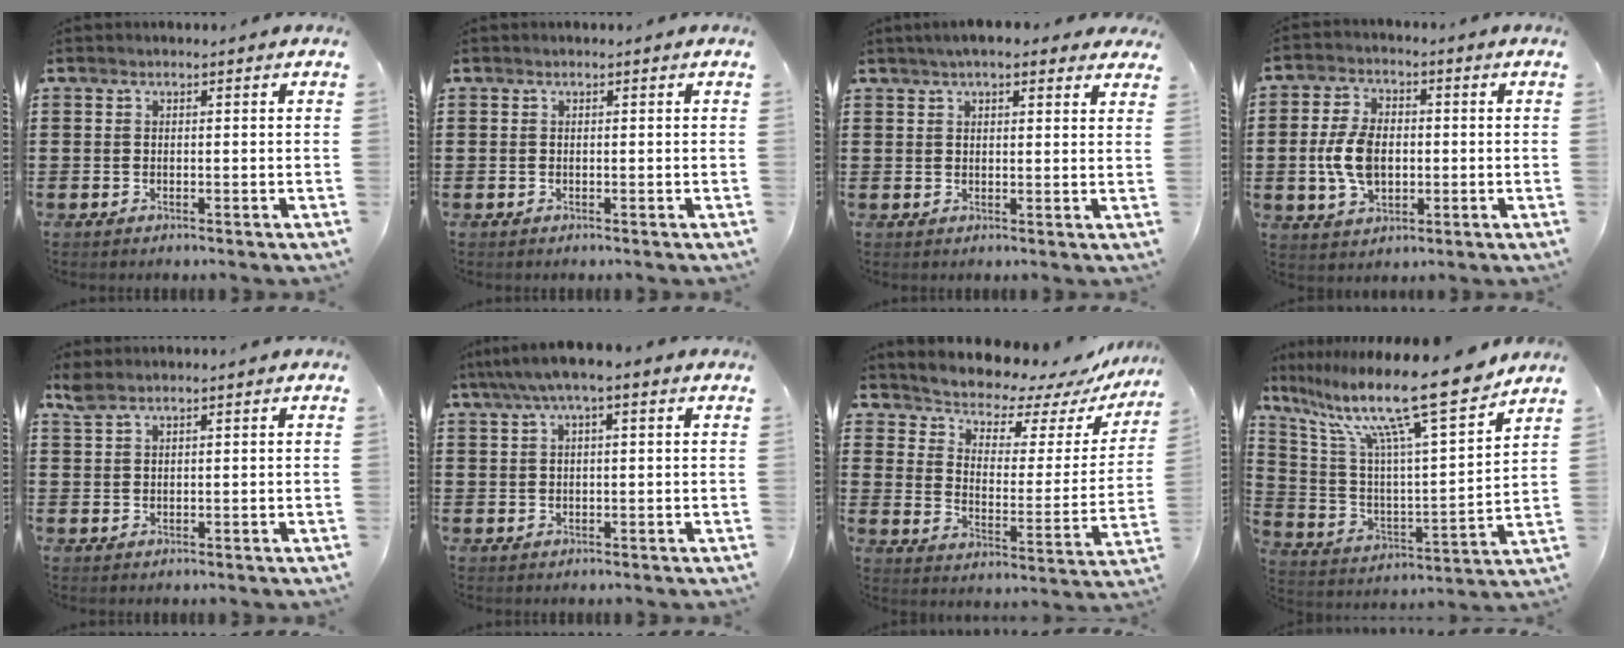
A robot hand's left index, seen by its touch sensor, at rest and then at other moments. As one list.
[{"total": 0.0}, {"total": 4.1, "force": [3.3, 1.0, 2.2], "torque": [-0.051, 0.004, 0.059]}, {"total": 7.7, "force": [-0.6, 4.8, 6.0], "torque": [-0.146, 0.003, -0.017]}, {"total": 1.7, "force": [1.3, 0.5, 1.1], "torque": [-0.025, 0.001, 0.024]}, {"total": 3.1, "force": [1.1, 0.5, 2.9], "torque": [-0.054, 0.004, 0.016]}, {"total": 5.6, "force": [5.4, 1.3, 0.5], "torque": [-0.038, -0.056, 0.087]}, {"total": 15.4, "force": [11.8, 0.9, 9.8], "torque": [-0.210, -0.074, 0.191]}]